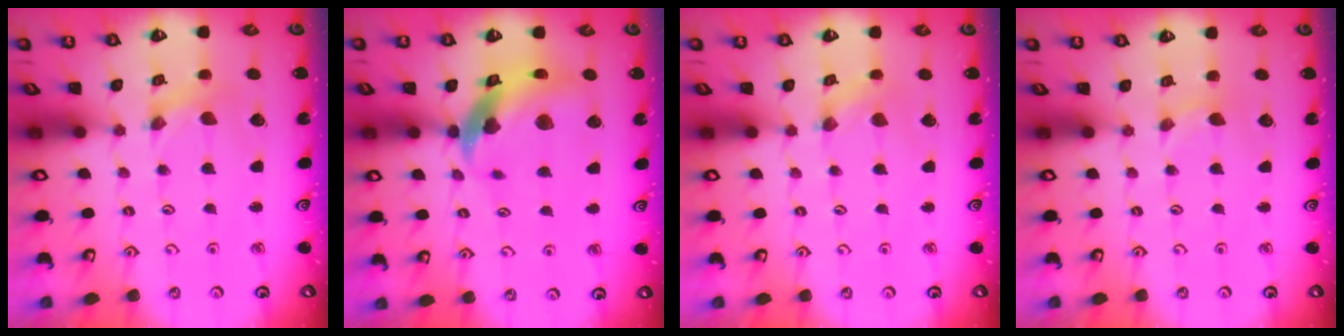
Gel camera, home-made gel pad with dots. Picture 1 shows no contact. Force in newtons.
{"total": 14.0, "press": 13.9, "slide": 2.0}
{"total": 0.6, "press": 0.5, "slide": 0.1}
{"total": 0.0}